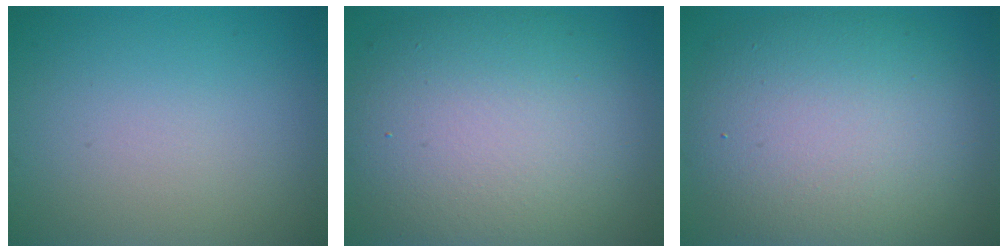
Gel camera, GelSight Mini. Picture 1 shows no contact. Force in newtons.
{"total": 11.5, "press": 11.5, "slide": 1.0}
{"total": 10.5, "press": 10.5, "slide": 0.8}